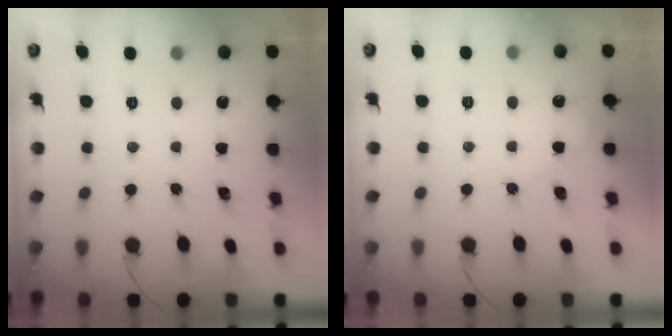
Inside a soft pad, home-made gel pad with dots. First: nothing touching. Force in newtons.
{"total": 4.5, "press": 4.5, "slide": 0.3}